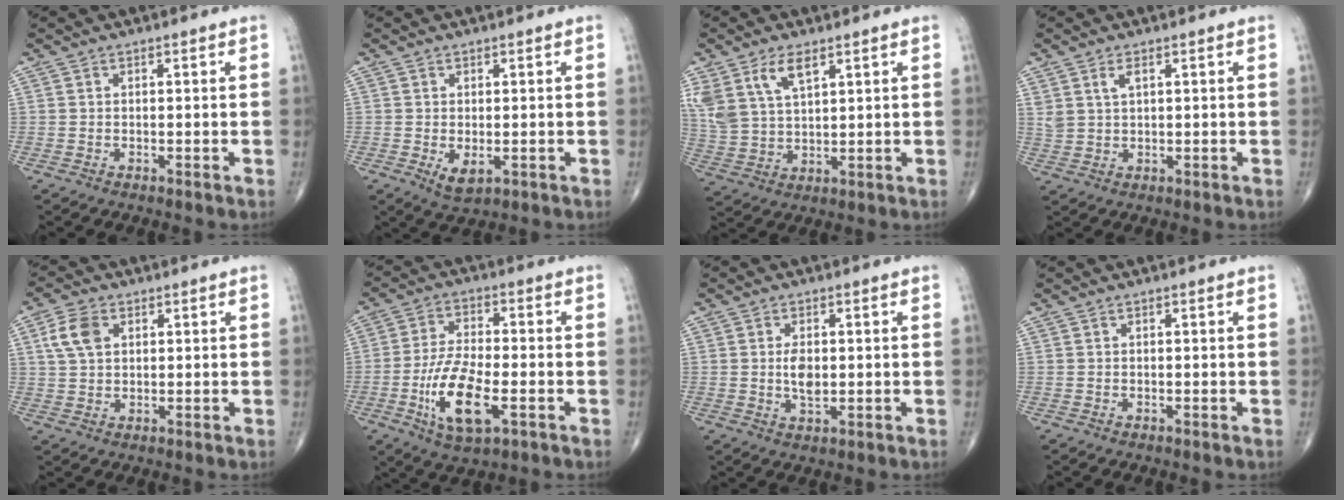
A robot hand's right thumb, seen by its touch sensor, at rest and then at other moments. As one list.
[{"total": 3.4, "force": [-0.7, 1.8, 2.8], "torque": [-0.042, -0.008, -0.002]}, {"total": 10.0, "force": [5.6, 4.9, 6.7], "torque": [-0.140, -0.014, 0.120]}, {"total": 3.2, "force": [1.6, 1.5, 2.3], "torque": [-0.045, -0.005, 0.038]}, {"total": 6.1, "force": [2.0, 4.0, 4.1], "torque": [-0.077, 0.002, 0.038]}, {"total": 12.5, "force": [-4.0, 5.0, 10.8], "torque": [-0.206, 0.006, -0.071]}, {"total": 4.2, "force": [0.2, 2.2, 3.5], "torque": [-0.063, -0.007, 0.006]}, {"total": 0.0}]